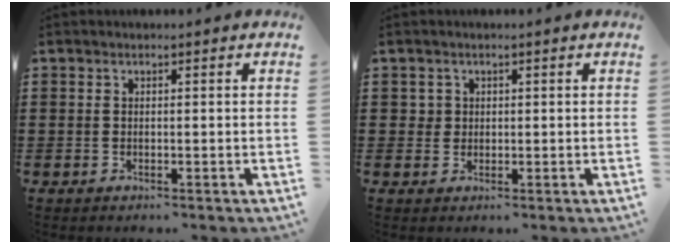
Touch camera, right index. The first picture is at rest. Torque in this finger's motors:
{"motor_torque": [0.42, 0.37, 0.04, -0.02]}